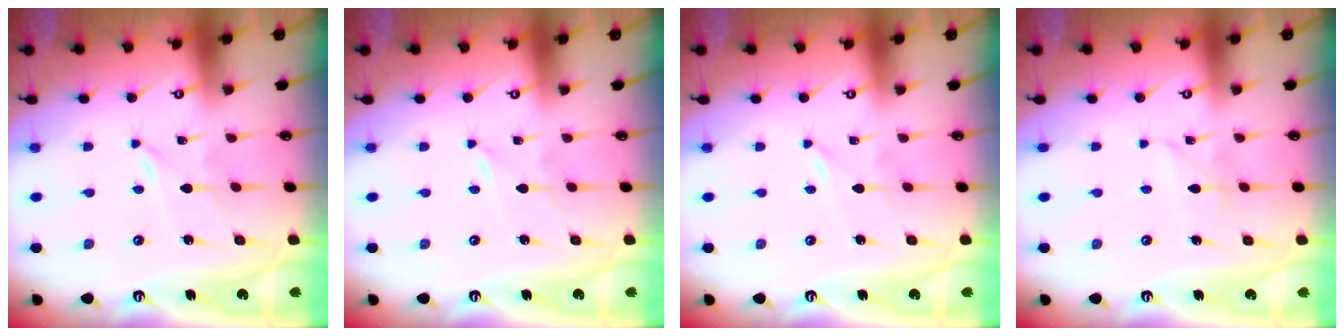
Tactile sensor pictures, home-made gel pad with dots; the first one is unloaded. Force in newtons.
{"total": 0.0}
{"total": 0.0}
{"total": 2.9, "press": 2.9, "slide": 0.3}